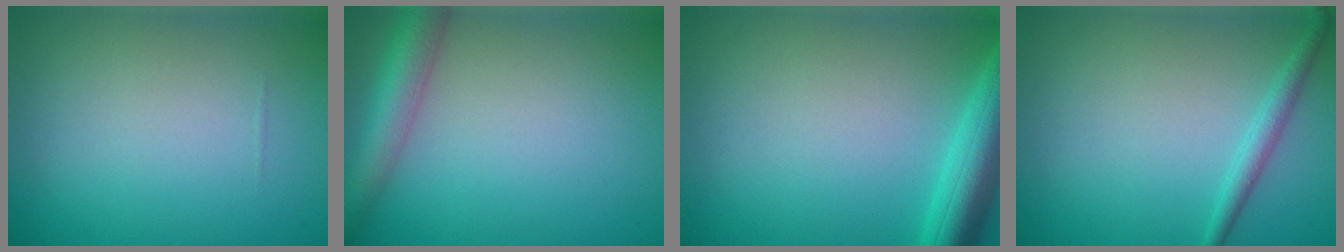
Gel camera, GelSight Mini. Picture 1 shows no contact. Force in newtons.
{"total": 4.9, "press": 4.9, "slide": 0.2}
{"total": 5.2, "press": 5.2, "slide": 0.3}
{"total": 1.7, "press": 1.7, "slide": 0.0}